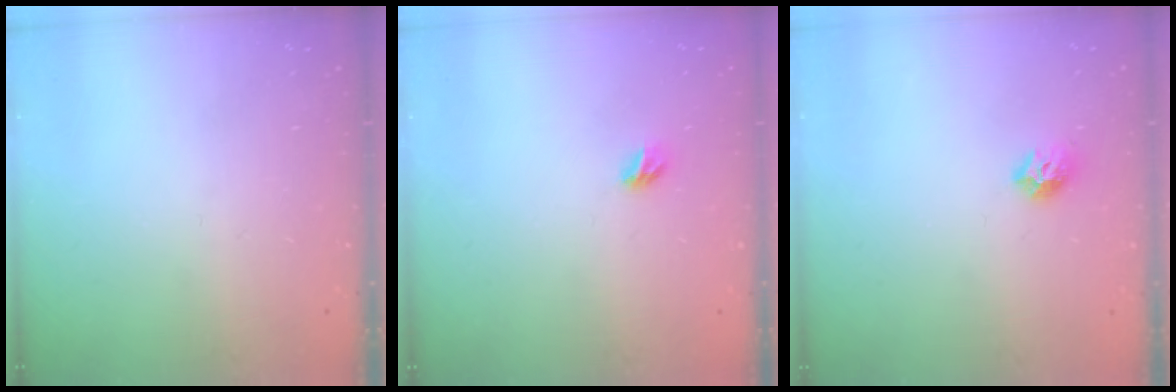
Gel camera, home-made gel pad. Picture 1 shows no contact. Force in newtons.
{"total": 5.4, "press": 5.4, "slide": 0.5}
{"total": 8.2, "press": 8.2, "slide": 0.7}